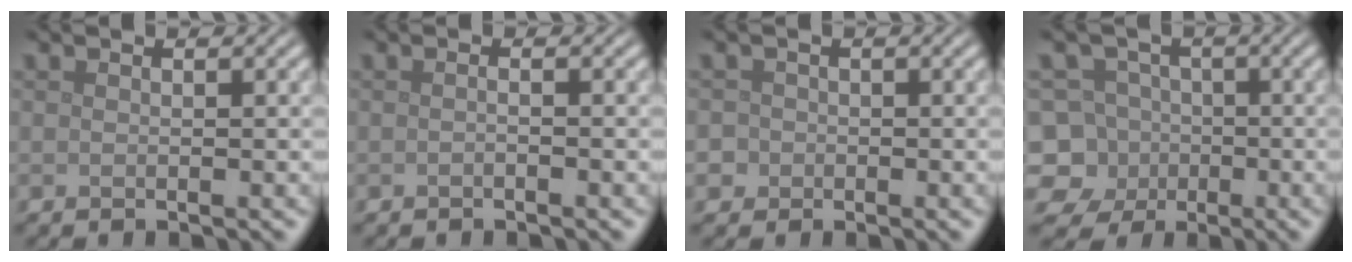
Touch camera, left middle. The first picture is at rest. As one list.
[{"total": 0.6, "force": [-0.3, 0.1, 0.6], "torque": [-0.010, -0.003, -0.008]}, {"total": 2.3, "force": [-0.7, 2.2, 0.4], "torque": [0.005, 0.007, -0.024]}, {"total": 8.4, "force": [-3.4, 7.3, 2.1], "torque": [-0.037, 0.000, -0.087]}]